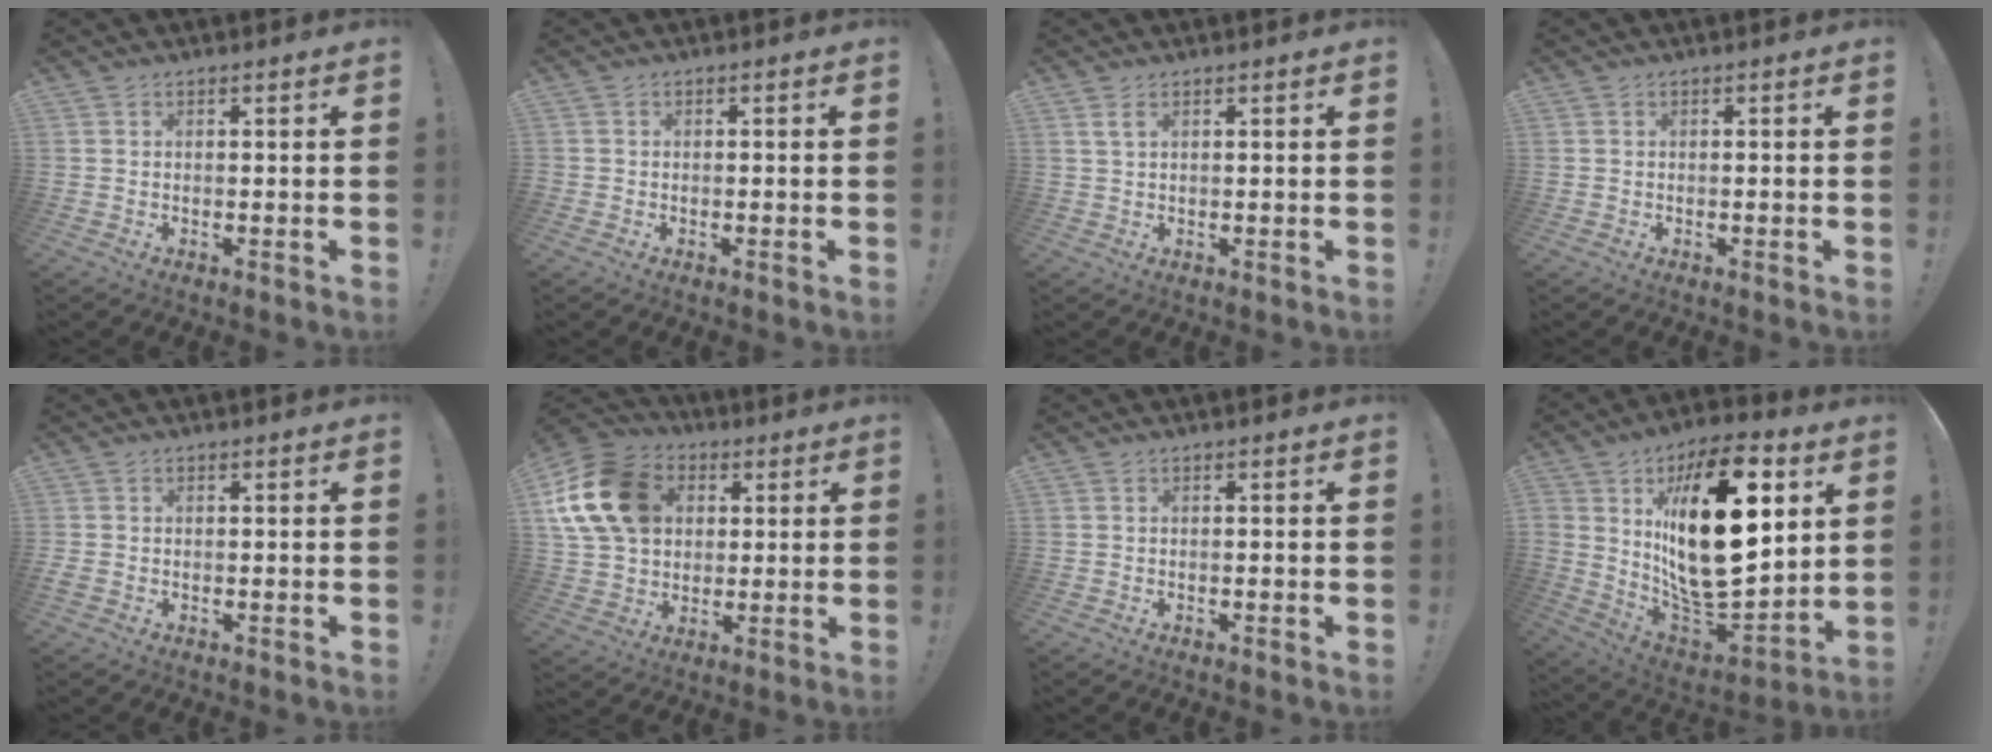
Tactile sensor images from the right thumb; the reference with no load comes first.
{"total": 1.1, "force": [-0.8, 0.6, 0.4], "torque": [-0.010, 0.004, -0.013]}
{"total": 2.3, "force": [1.1, 0.8, 1.9], "torque": [-0.032, -0.002, 0.018]}
{"total": 0.6, "force": [-0.5, 0.0, 0.4], "torque": [-0.010, 0.002, -0.009]}
{"total": 1.1, "force": [0.0, 1.0, 0.5], "torque": [-0.008, 0.003, 0.000]}
{"total": 19.1, "force": [5.2, 14.7, 11.0], "torque": [-0.193, -0.003, 0.102]}
{"total": 0.6, "force": [-0.5, -0.2, 0.3], "torque": [-0.008, 0.001, -0.008]}
{"total": 28.6, "force": [7.9, 14.7, 23.2], "torque": [-0.402, -0.044, 0.140]}